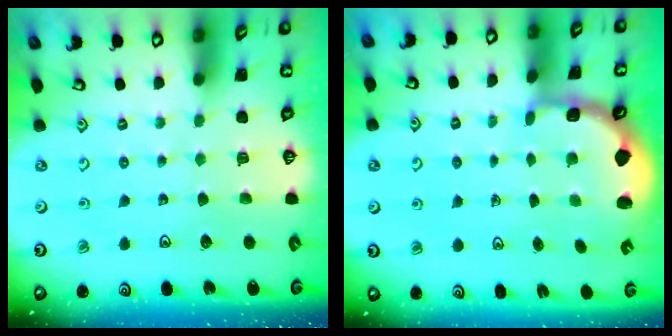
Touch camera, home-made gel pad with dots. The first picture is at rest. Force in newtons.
{"total": 2.2, "press": 1.9, "slide": 1.1}